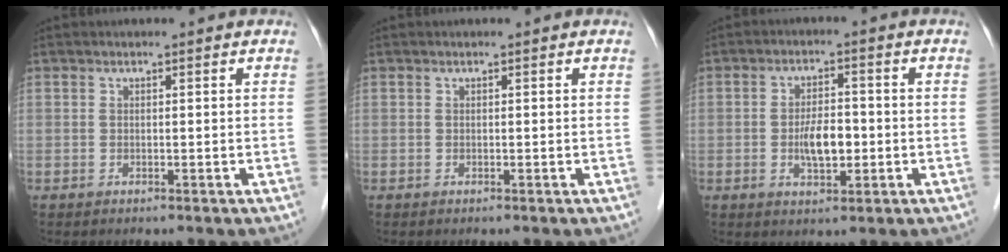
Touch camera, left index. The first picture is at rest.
{"total": 0.0}
{"total": 5.3, "force": [-1.8, 2.1, 4.5], "torque": [-0.083, -0.004, -0.030]}